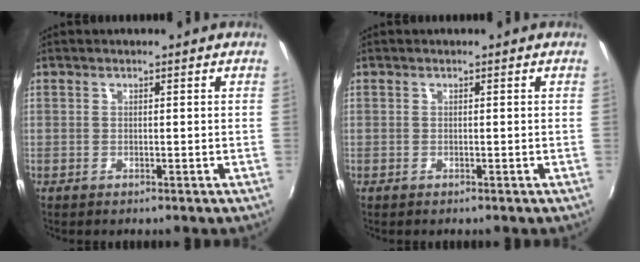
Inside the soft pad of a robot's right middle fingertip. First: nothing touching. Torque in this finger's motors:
{"motor_torque": [-0.26, -0.50, -0.01, 0.01]}